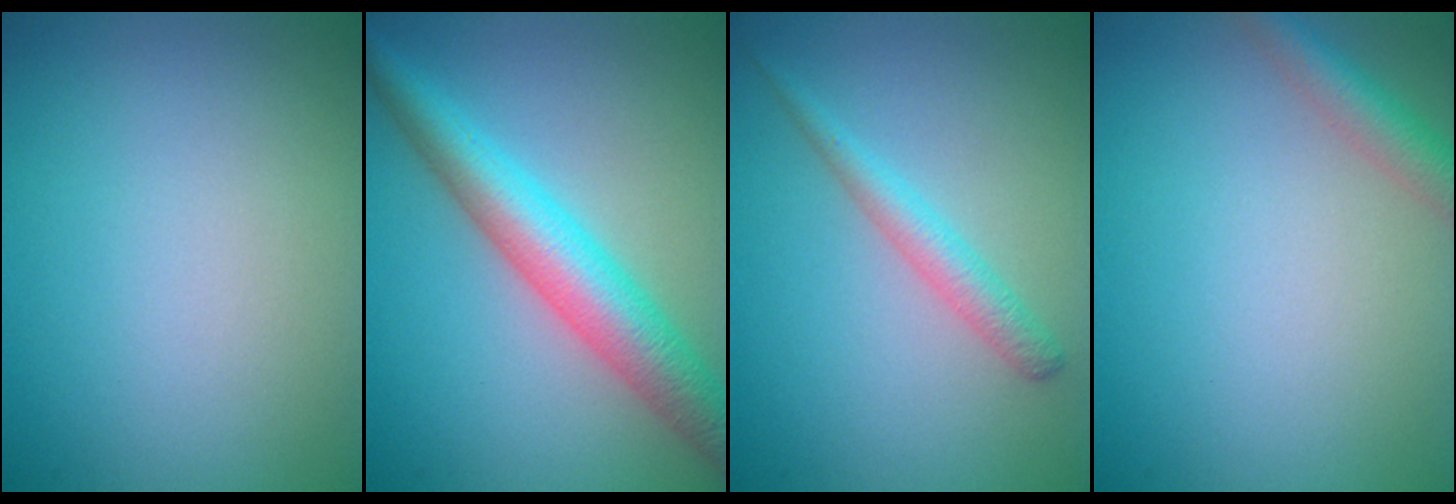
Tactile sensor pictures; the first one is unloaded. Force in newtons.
{"total": 6.4, "press": 6.4, "slide": 0.1}
{"total": 2.2, "press": 2.2, "slide": 0.0}
{"total": 2.8, "press": 2.8, "slide": 0.1}